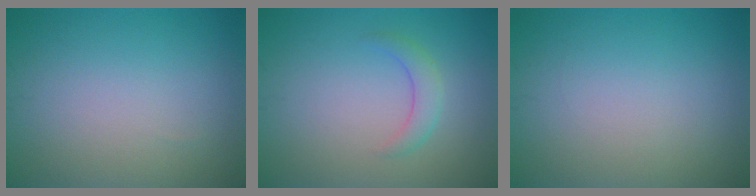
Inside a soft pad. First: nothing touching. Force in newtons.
{"total": 1.9, "press": 1.9, "slide": 0.2}
{"total": 0.0}